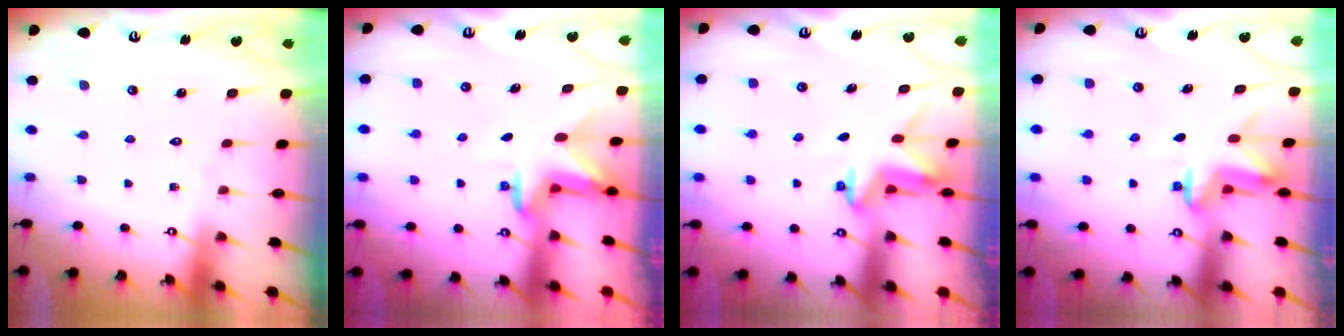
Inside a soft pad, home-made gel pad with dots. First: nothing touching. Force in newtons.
{"total": 3.1, "press": 3.0, "slide": 0.8}
{"total": 2.9, "press": 2.9, "slide": 0.1}
{"total": 3.2, "press": 3.2, "slide": 0.3}